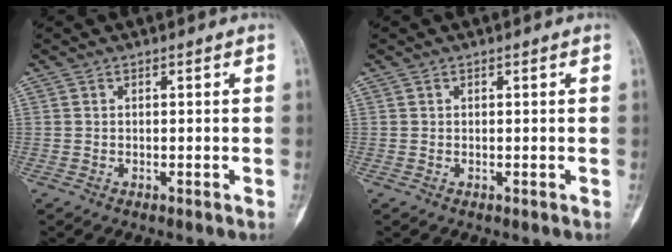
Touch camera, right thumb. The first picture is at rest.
{"total": 0.0}